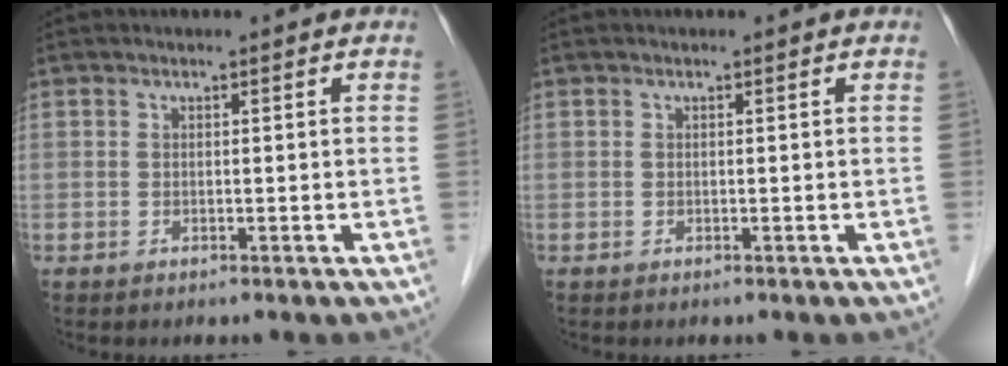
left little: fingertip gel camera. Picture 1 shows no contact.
{"total": 0.0}